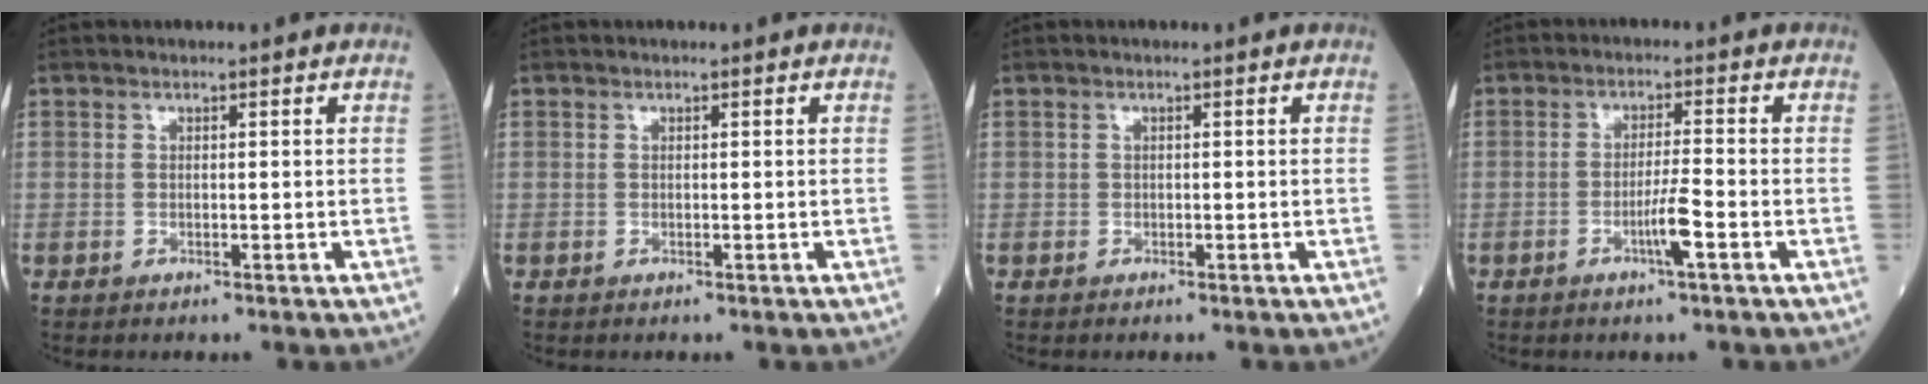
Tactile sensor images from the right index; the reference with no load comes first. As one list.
[{"total": 0.0}, {"total": 0.0}, {"total": 3.9, "force": [-1.9, -0.4, 3.4], "torque": [-0.062, -0.005, -0.038]}]